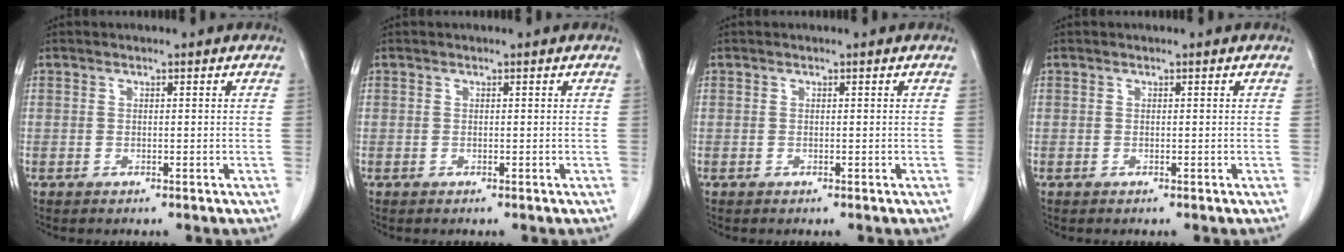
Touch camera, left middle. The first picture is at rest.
{"total": 0.0}
{"total": 0.0}
{"total": 0.0}